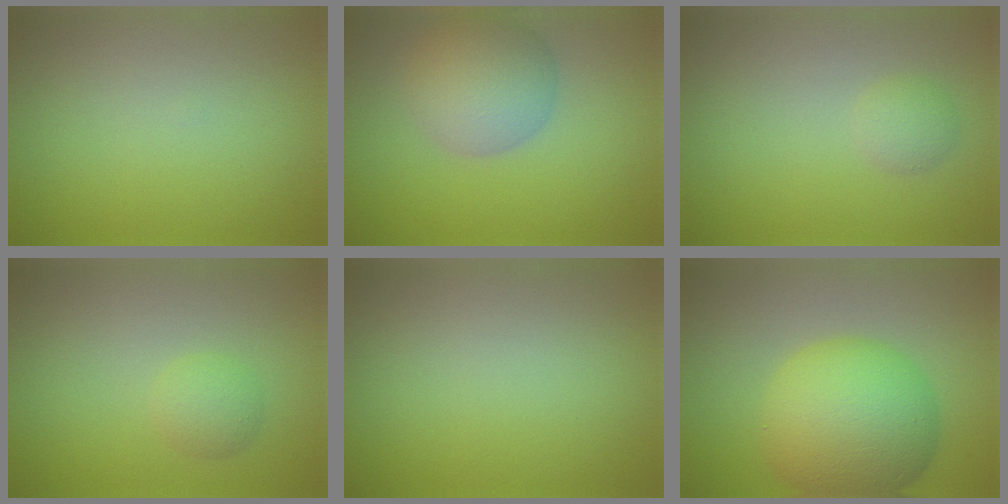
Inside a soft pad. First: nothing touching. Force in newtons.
{"total": 6.0, "press": 6.0, "slide": 0.4}
{"total": 1.3, "press": 1.3, "slide": 0.2}
{"total": 1.7, "press": 1.7, "slide": 0.0}
{"total": 0.0}
{"total": 10.5, "press": 10.5, "slide": 0.2}